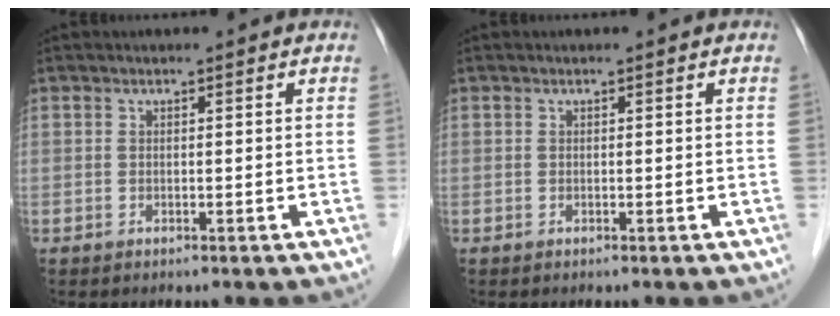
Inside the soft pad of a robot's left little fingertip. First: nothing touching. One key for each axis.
{"total": 0.0}